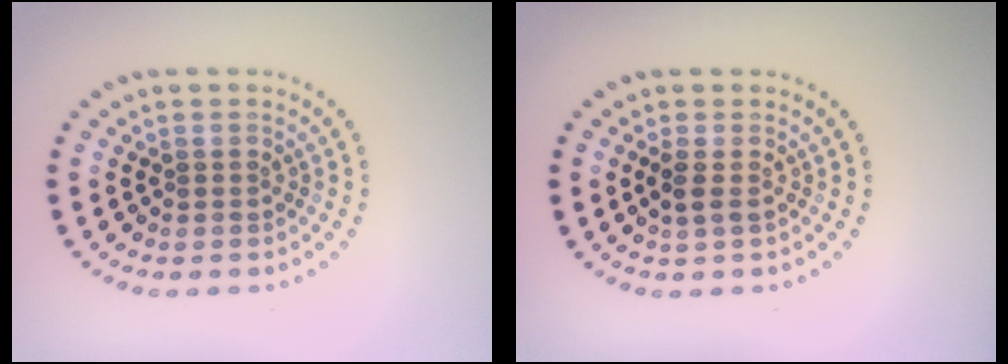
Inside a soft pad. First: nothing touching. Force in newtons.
{"total": 1.2, "press": 1.0, "slide": 0.7}